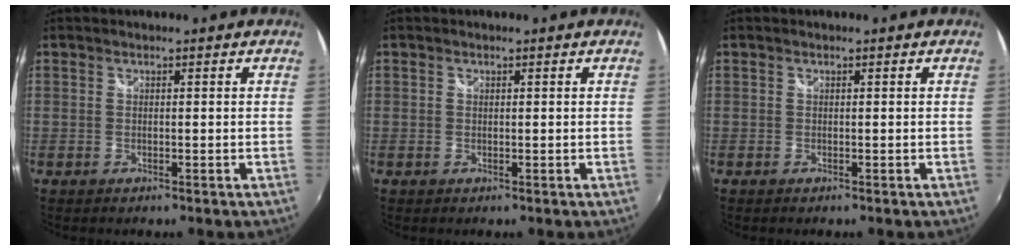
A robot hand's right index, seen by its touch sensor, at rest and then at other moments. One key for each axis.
{"total": 0.0}
{"total": 0.0}